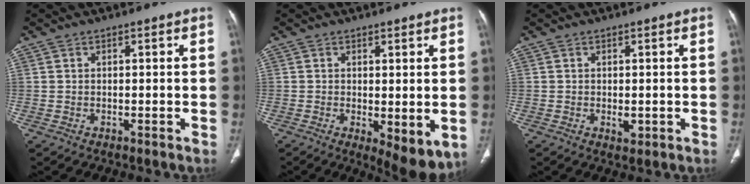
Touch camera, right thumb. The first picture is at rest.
{"total": 7.1, "force": [-1.1, 2.5, 6.6], "torque": [-0.097, -0.025, -0.011]}
{"total": 1.9, "force": [-0.3, 1.0, 1.5], "torque": [-0.023, -0.004, -0.001]}